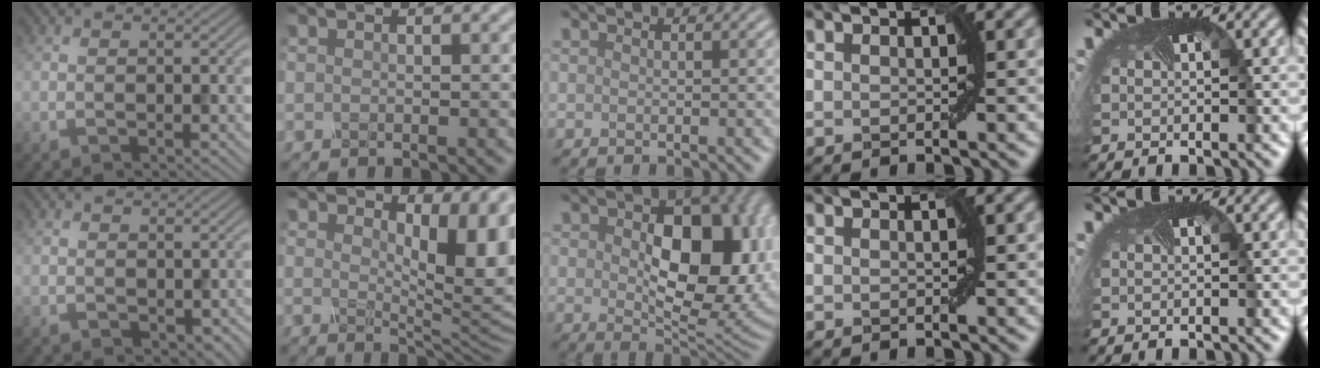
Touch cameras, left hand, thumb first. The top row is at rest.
{"thumb": {"total": 1.3, "force": [0.3, 1.0, 0.9], "torque": [-0.018, -0.008, 0.011]}, "index": {"total": 9.1, "force": [2.5, 3.1, 8.2], "torque": [-0.098, -0.015, 0.044]}, "middle": {"total": 12.2, "force": [0.7, 7.2, 9.9], "torque": [-0.136, -0.012, 0.020]}}